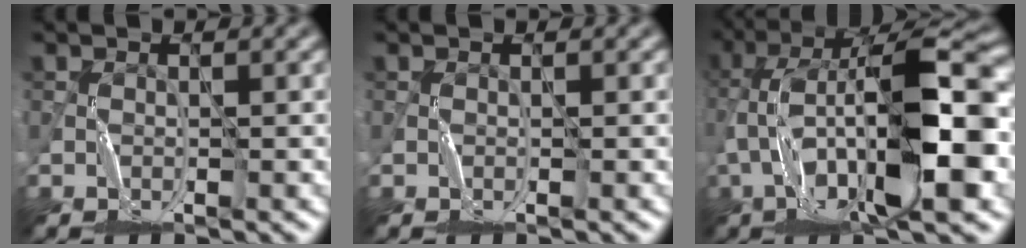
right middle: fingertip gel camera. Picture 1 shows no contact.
{"total": 0.0}
{"total": 13.1, "force": [-1.7, 4.3, 12.2], "torque": [-0.221, 0.025, -0.029]}